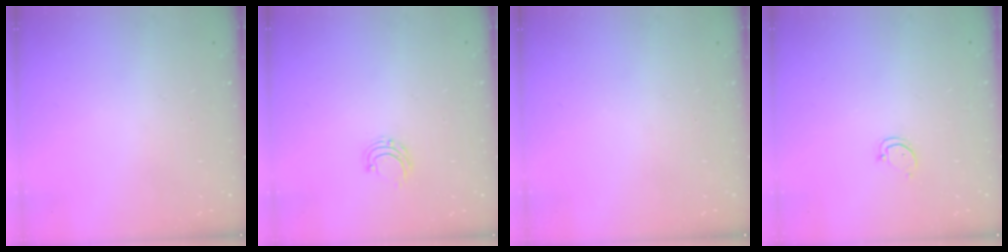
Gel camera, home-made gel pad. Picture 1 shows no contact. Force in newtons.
{"total": 6.5, "press": 6.5, "slide": 0.4}
{"total": 0.0}
{"total": 2.5, "press": 2.5, "slide": 0.3}